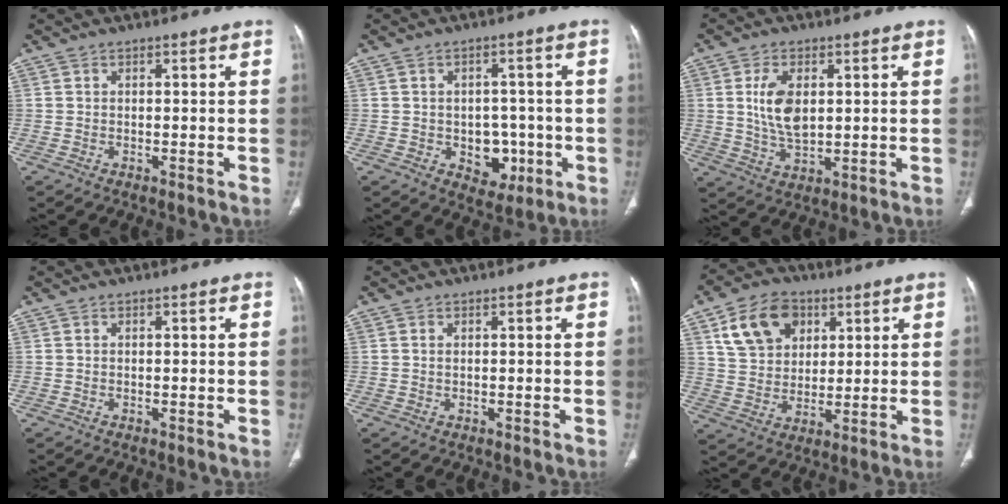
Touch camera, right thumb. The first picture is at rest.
{"total": 7.4, "force": [-1.7, 5.6, 4.4], "torque": [-0.019, 0.013, -0.011]}
{"total": 8.2, "force": [1.5, 4.6, 6.7], "torque": [-0.124, -0.009, 0.036]}
{"total": 0.0}
{"total": 0.0}
{"total": 13.0, "force": [5.6, 9.5, 6.8], "torque": [-0.092, -0.009, 0.104]}